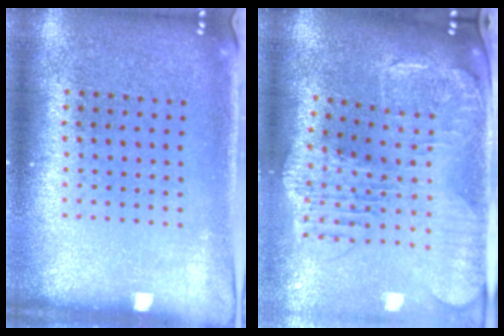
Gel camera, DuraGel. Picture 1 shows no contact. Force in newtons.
{"total": 2.5, "press": 2.2, "slide": 1.2}